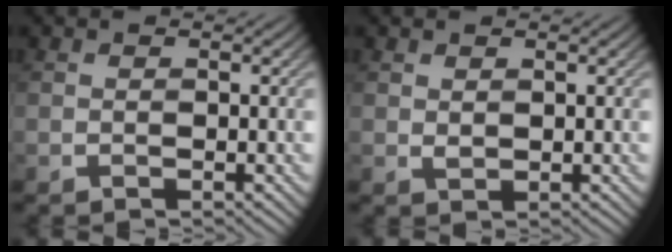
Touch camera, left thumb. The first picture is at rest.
{"total": 0.9, "force": [0.6, 0.5, 0.5], "torque": [-0.012, -0.003, 0.016]}